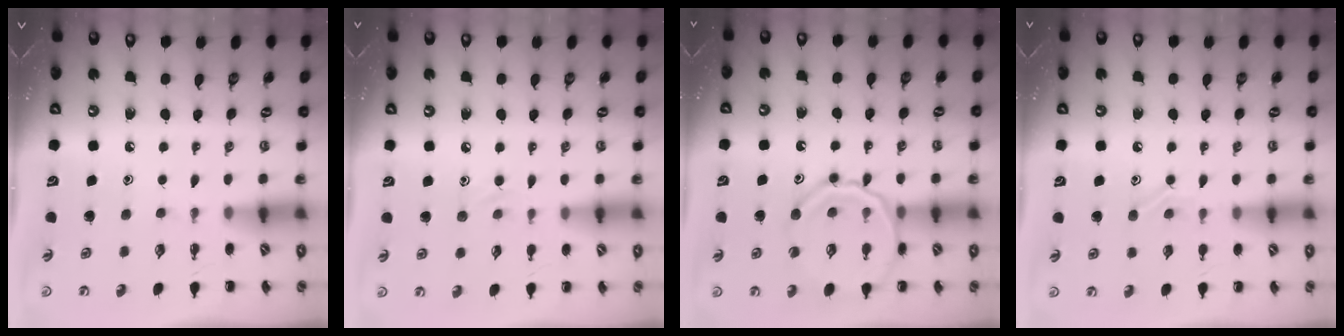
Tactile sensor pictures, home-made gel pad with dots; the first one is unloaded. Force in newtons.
{"total": 5.8, "press": 5.5, "slide": 1.8}
{"total": 15.6, "press": 15.5, "slide": 2.0}
{"total": 8.4, "press": 8.3, "slide": 1.6}